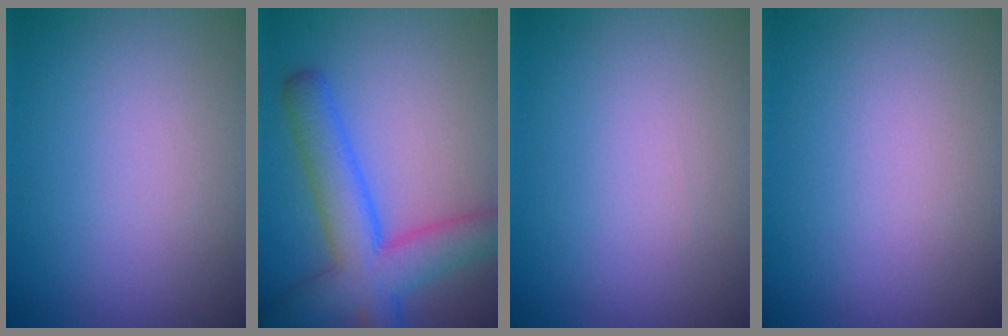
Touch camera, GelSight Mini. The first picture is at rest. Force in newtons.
{"total": 7.2, "press": 7.2, "slide": 0.3}
{"total": 0.0}
{"total": 0.0}